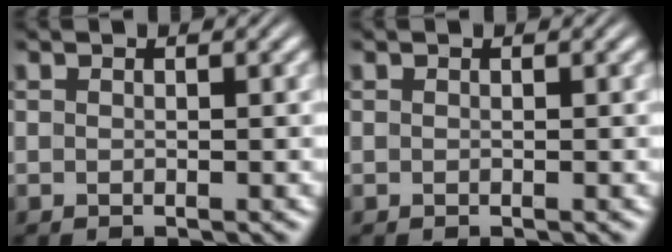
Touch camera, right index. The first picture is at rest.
{"total": 0.0}